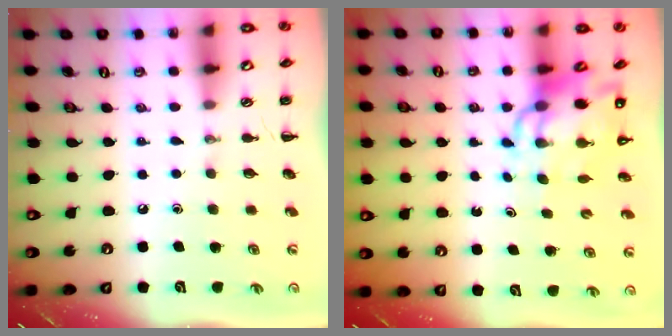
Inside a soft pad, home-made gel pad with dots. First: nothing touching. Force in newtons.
{"total": 11.2, "press": 10.7, "slide": 3.4}